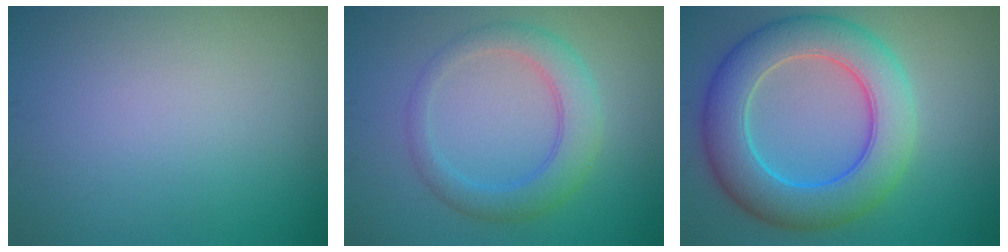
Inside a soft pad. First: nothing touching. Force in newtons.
{"total": 4.1, "press": 4.1, "slide": 0.2}
{"total": 8.7, "press": 8.7, "slide": 0.1}